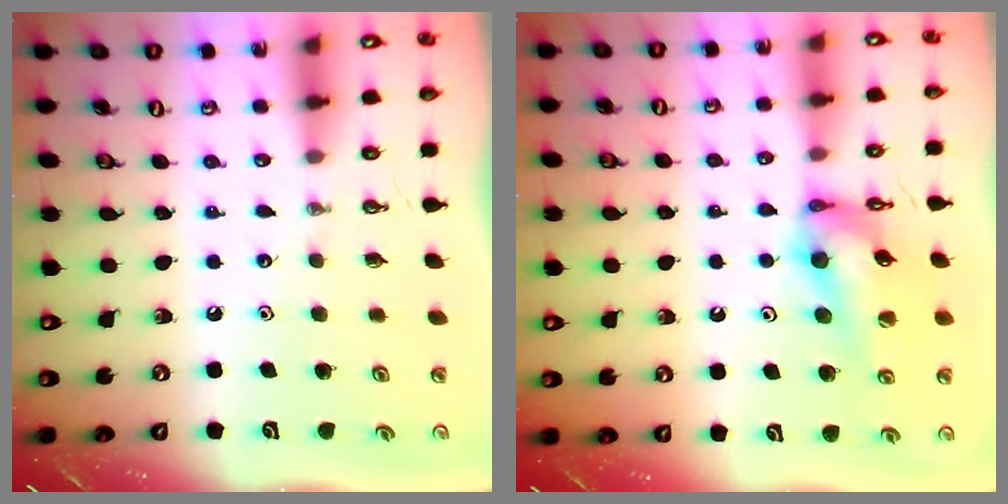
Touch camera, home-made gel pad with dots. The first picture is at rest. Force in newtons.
{"total": 12.5, "press": 12.5, "slide": 1.0}